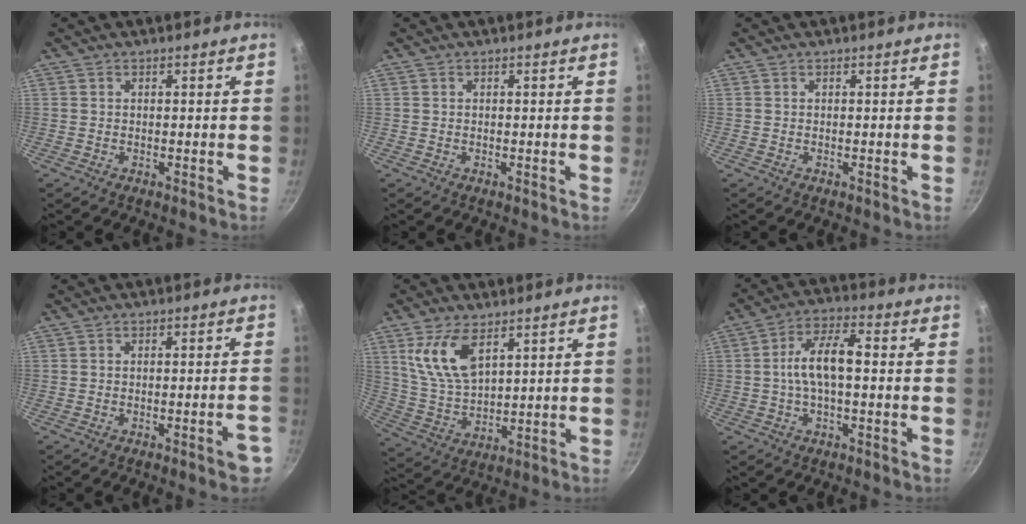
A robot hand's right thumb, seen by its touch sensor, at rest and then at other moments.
{"total": 0.0}
{"total": 0.0}
{"total": 4.2, "force": [-2.4, 0.9, 3.4], "torque": [-0.035, 0.019, -0.026]}
{"total": 10.9, "force": [5.3, 5.2, 8.0], "torque": [-0.150, -0.030, 0.114]}
{"total": 9.2, "force": [-0.1, 4.0, 8.3], "torque": [-0.145, 0.030, -0.011]}